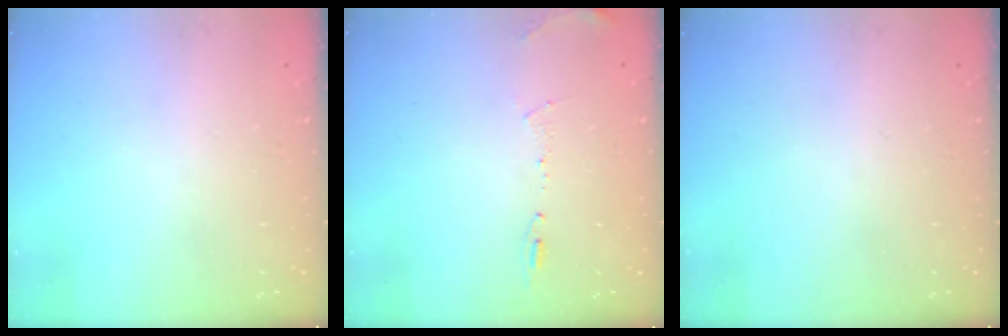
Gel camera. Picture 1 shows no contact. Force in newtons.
{"total": 8.2, "press": 7.9, "slide": 2.3}
{"total": 0.0}